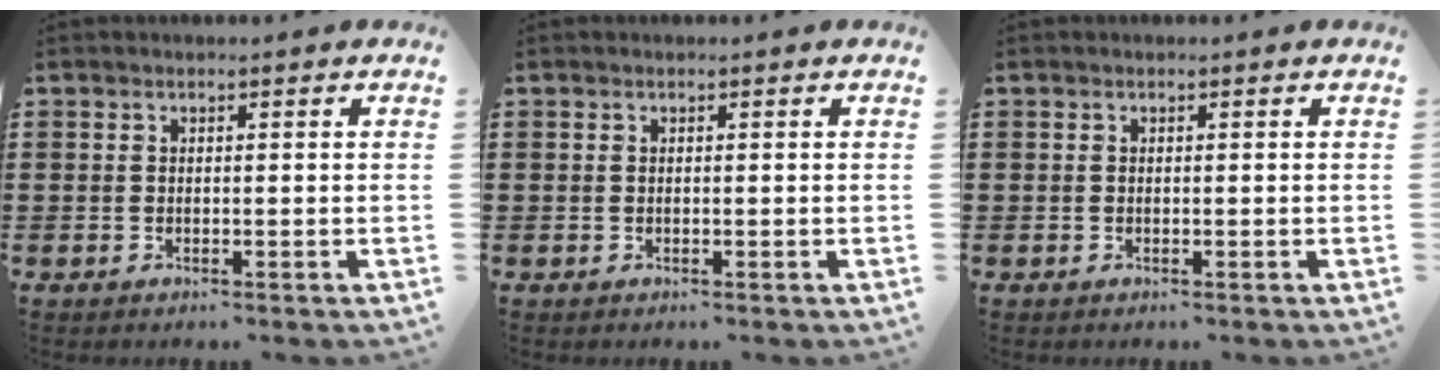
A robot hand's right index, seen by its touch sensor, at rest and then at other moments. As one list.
[{"total": 0.0}, {"total": 0.0}]